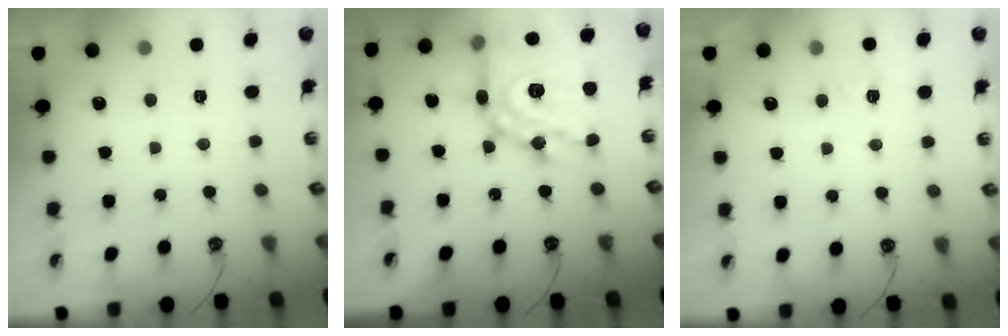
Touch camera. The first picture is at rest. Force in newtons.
{"total": 21.0, "press": 20.9, "slide": 2.1}
{"total": 3.4, "press": 3.4, "slide": 0.4}